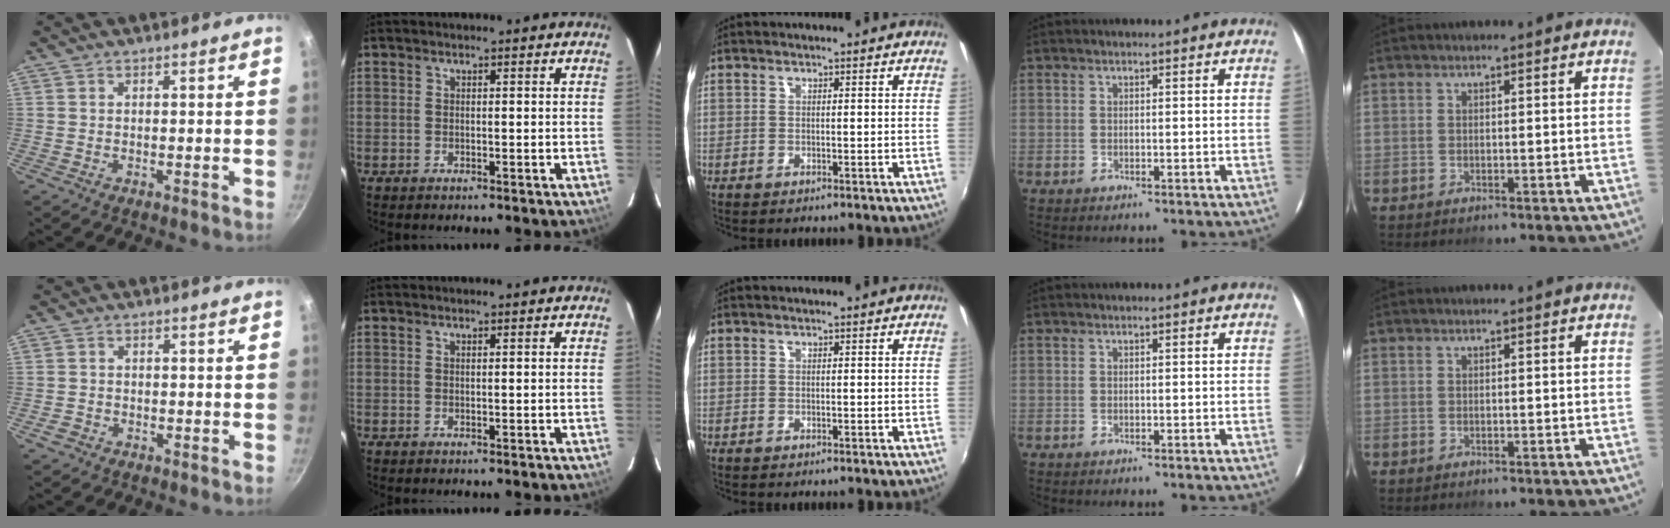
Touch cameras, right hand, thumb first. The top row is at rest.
{"thumb": {"total": 1.9, "force": [-1.0, 1.4, 0.7], "torque": [-0.013, 0.008, -0.018]}}